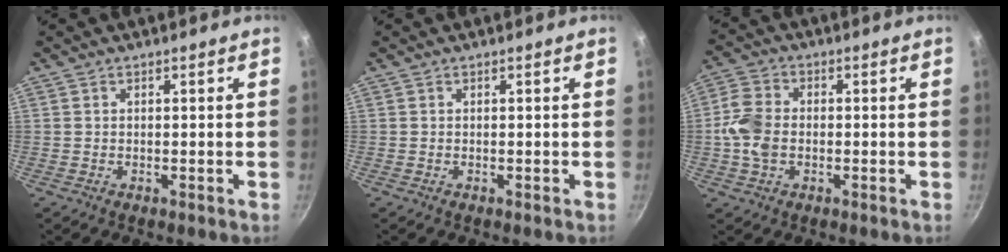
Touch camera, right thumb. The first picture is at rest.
{"total": 0.0}
{"total": 7.5, "force": [-1.0, 5.4, 5.2], "torque": [-0.100, 0.015, -0.030]}